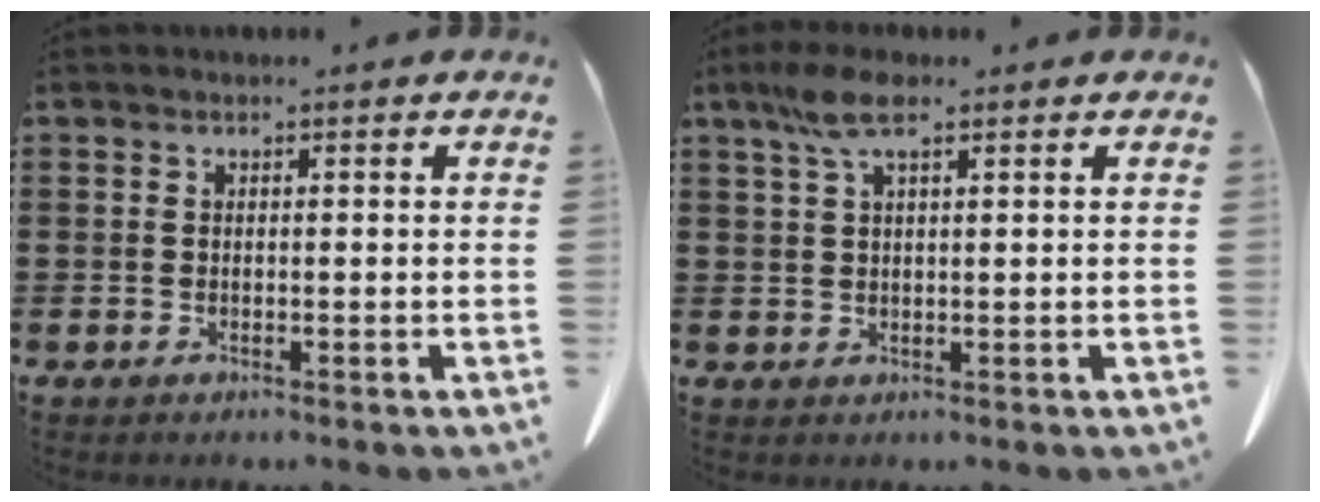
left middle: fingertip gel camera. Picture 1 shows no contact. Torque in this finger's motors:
{"motor_torque": [1.30, 0.83, 0.12, 0.11]}